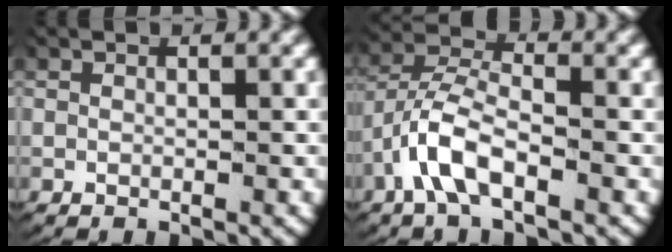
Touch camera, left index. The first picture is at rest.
{"total": 4.1, "force": [-1.1, 2.4, 3.2], "torque": [-0.078, -0.004, -0.024]}